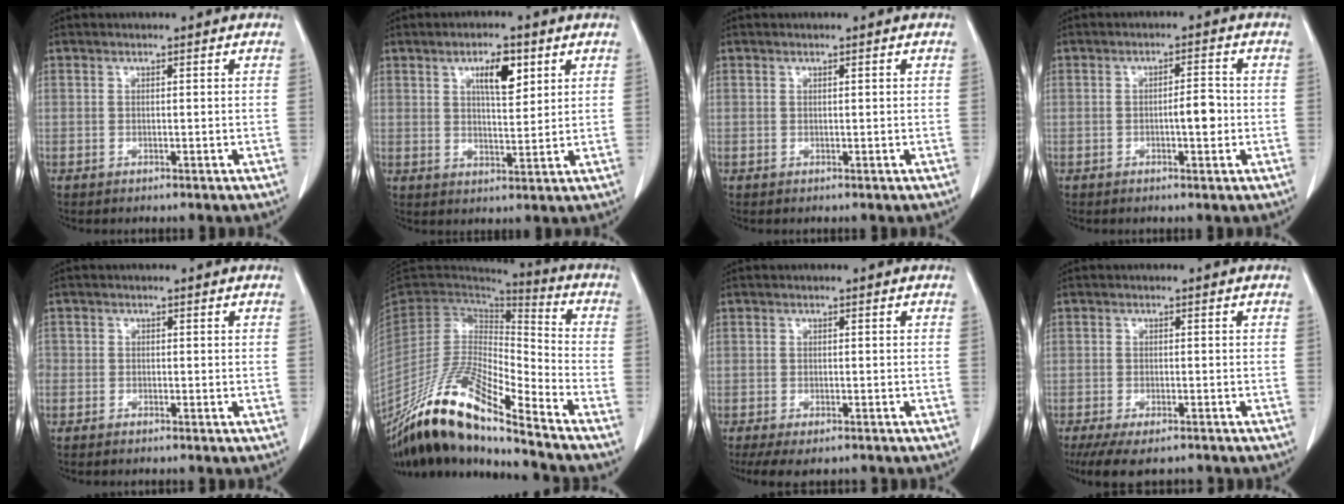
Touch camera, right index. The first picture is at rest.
{"total": 6.1, "force": [2.9, 1.9, 5.0], "torque": [-0.085, 0.000, 0.048]}
{"total": 0.0}
{"total": 3.5, "force": [-0.6, 0.8, 3.3], "torque": [-0.051, 0.003, -0.009]}
{"total": 1.9, "force": [-1.4, 1.1, 0.4], "torque": [-0.010, 0.001, -0.025]}
{"total": 20.4, "force": [-15.8, 1.8, 12.8], "torque": [-0.266, -0.021, -0.299]}
{"total": 7.4, "force": [-6.0, 2.2, 3.8], "torque": [-0.057, -0.009, -0.089]}
{"total": 9.5, "force": [-7.7, 2.6, 4.9], "torque": [-0.076, -0.014, -0.116]}